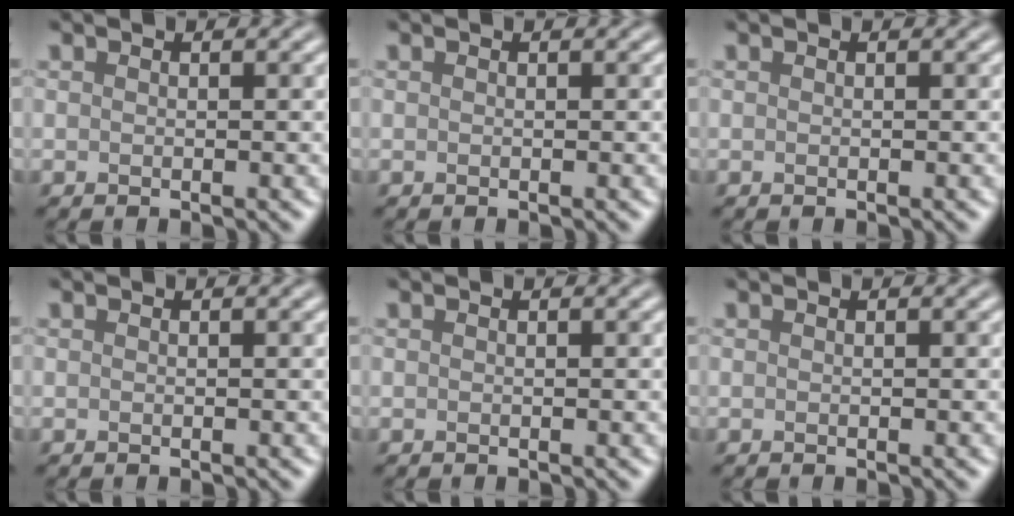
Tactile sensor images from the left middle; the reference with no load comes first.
{"total": 0.0}
{"total": 0.0}
{"total": 0.0}
{"total": 0.0}
{"total": 0.0}